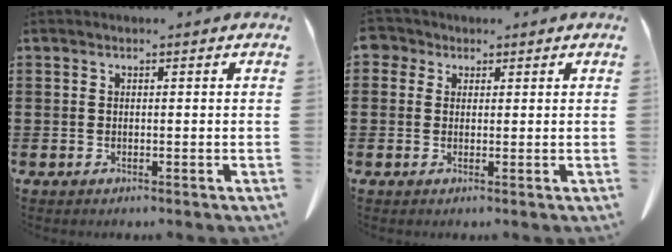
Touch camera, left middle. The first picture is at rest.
{"total": 2.0, "force": [1.1, 1.6, 0.5], "torque": [-0.017, 0.008, 0.019]}